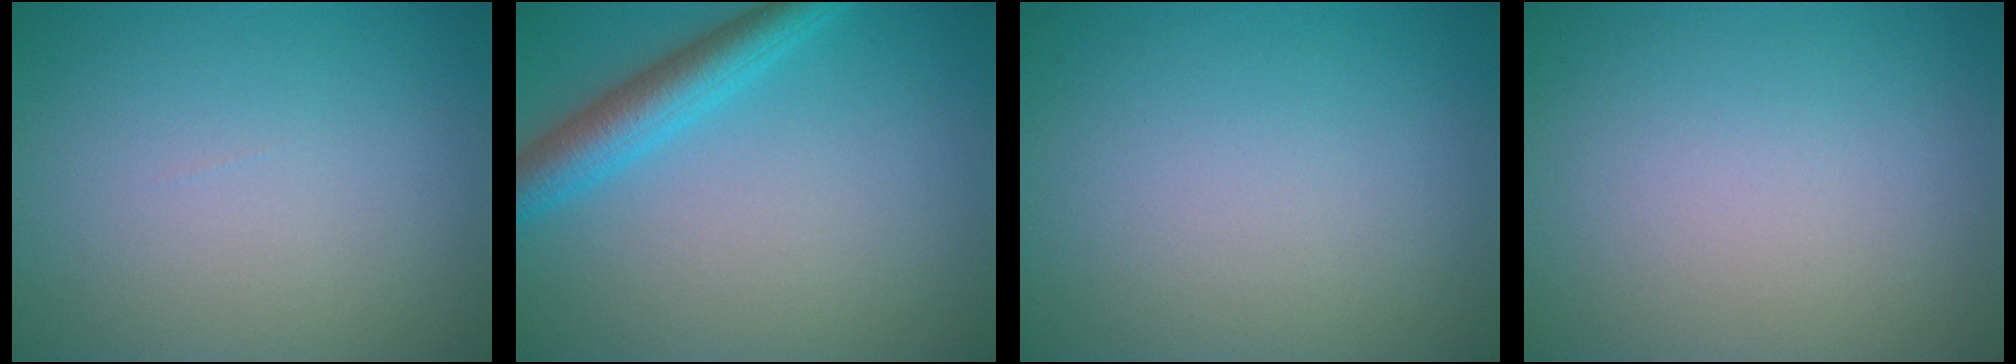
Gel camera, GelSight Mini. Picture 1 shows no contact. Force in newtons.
{"total": 4.3, "press": 4.3, "slide": 0.2}
{"total": 0.0}
{"total": 0.0}